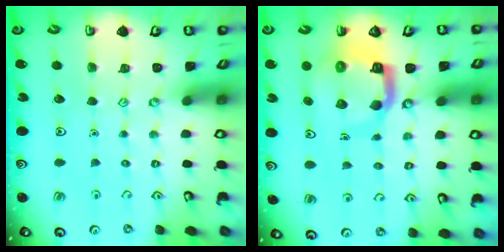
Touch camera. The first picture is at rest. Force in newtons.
{"total": 10.2, "press": 10.1, "slide": 1.4}